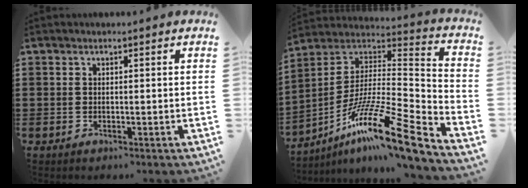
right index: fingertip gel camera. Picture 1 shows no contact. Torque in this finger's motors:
{"motor_torque": [2.14, 0.00, 0.03, 0.01]}